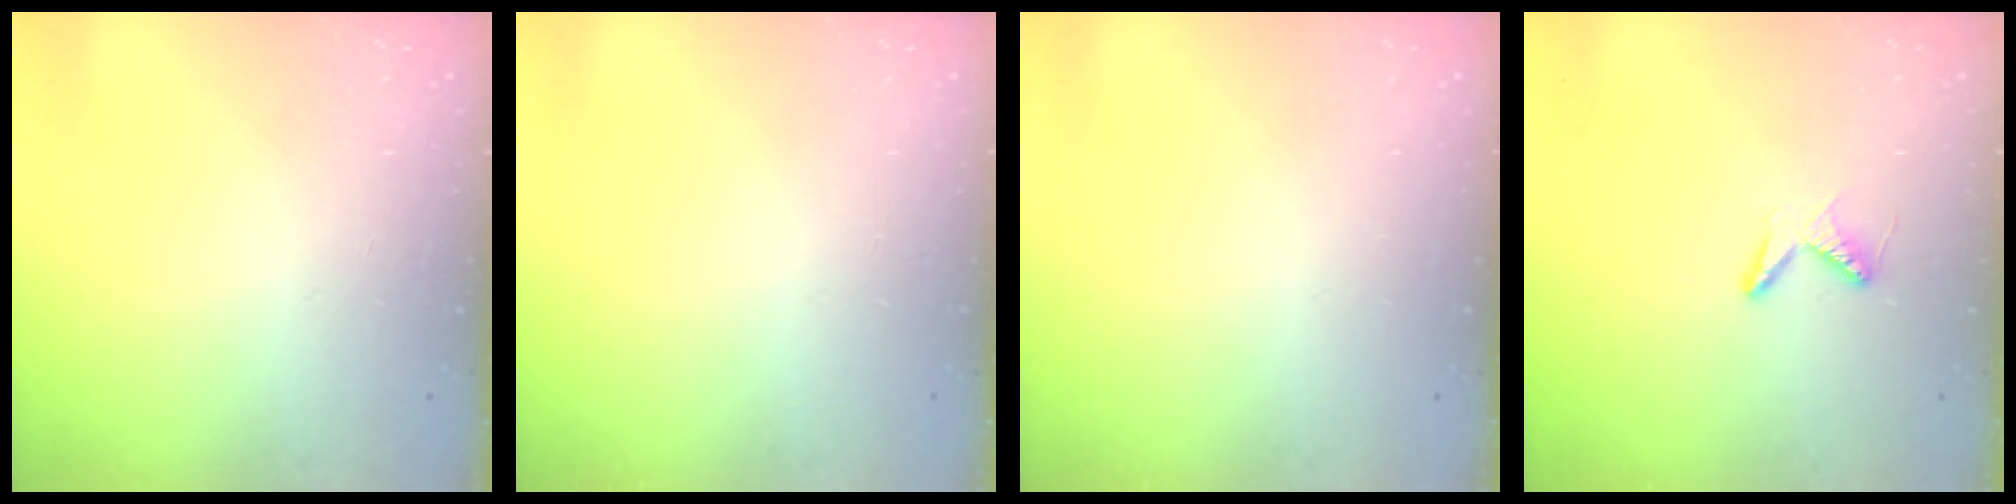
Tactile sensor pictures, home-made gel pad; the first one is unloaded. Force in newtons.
{"total": 0.0}
{"total": 0.0}
{"total": 4.6, "press": 4.6, "slide": 0.7}